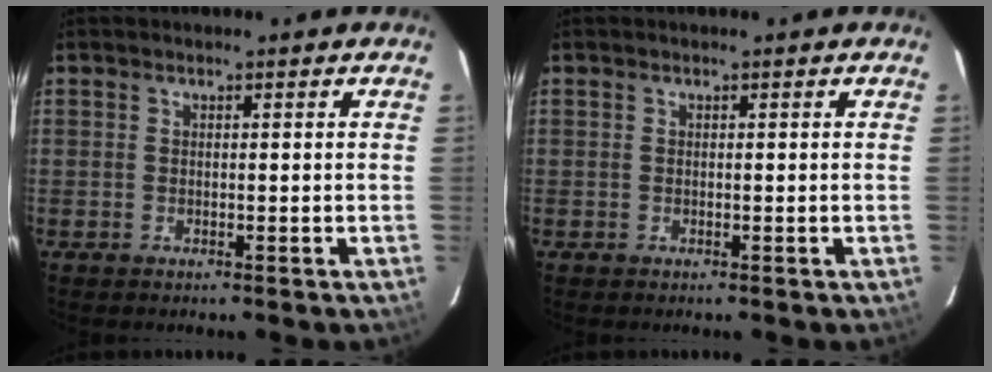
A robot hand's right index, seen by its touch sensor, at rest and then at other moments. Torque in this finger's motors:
{"motor_torque": [-0.05, -0.02, 0.00, 0.01]}